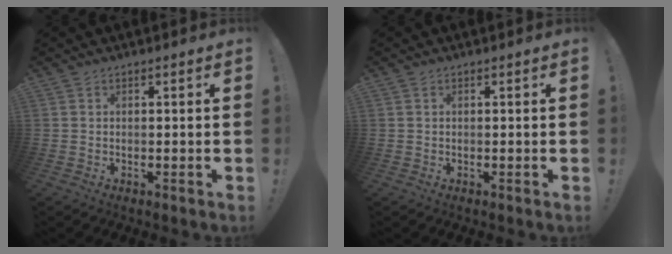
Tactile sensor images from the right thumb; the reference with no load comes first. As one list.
[{"total": 0.0}]